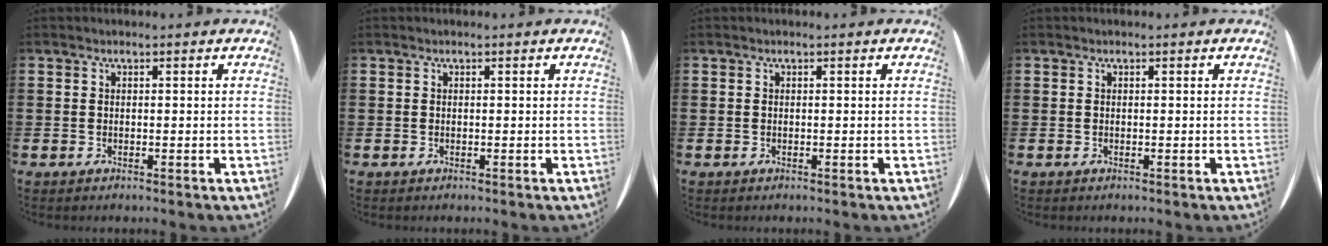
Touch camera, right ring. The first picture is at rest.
{"total": 0.0}
{"total": 0.0}
{"total": 0.0}